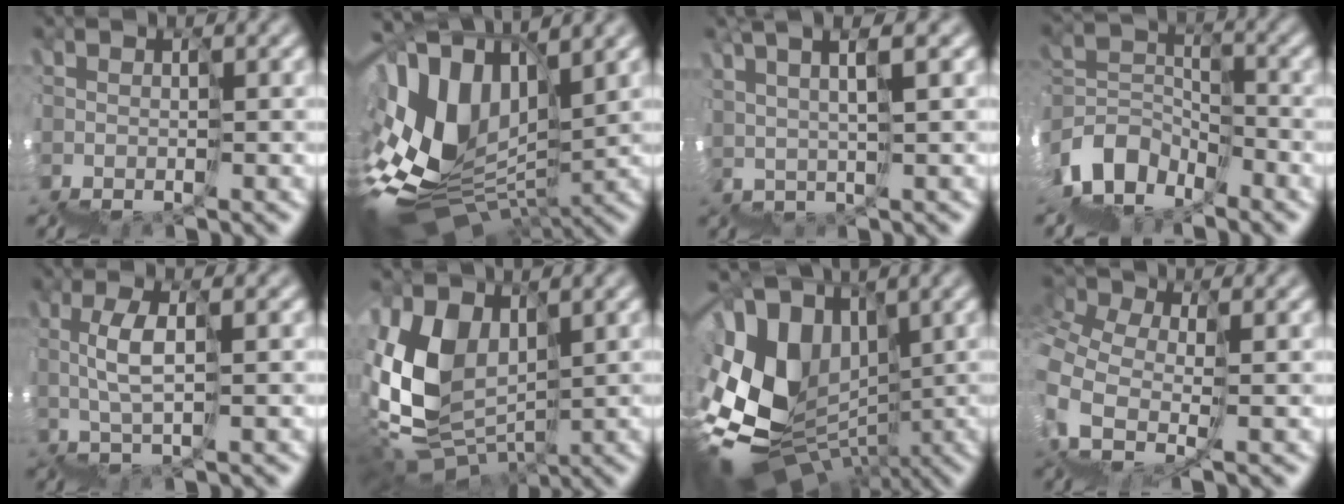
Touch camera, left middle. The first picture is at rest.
{"total": 9.6, "force": [4.1, 5.3, 6.9], "torque": [-0.159, 0.047, 0.070]}
{"total": 5.0, "force": [4.0, 1.0, 2.8], "torque": [-0.011, 0.038, 0.073]}
{"total": 2.9, "force": [-2.2, 1.6, -1.1], "torque": [0.028, 0.029, -0.059]}
{"total": 2.8, "force": [2.8, -0.6, 0.1], "torque": [0.001, 0.028, 0.048]}
{"total": 5.7, "force": [4.1, 3.4, 2.1], "torque": [-0.064, 0.021, 0.074]}
{"total": 9.6, "force": [3.2, 7.2, 5.5], "torque": [-0.136, 0.035, 0.059]}
{"total": 3.7, "force": [2.3, 2.3, 1.6], "torque": [-0.047, 0.016, 0.035]}